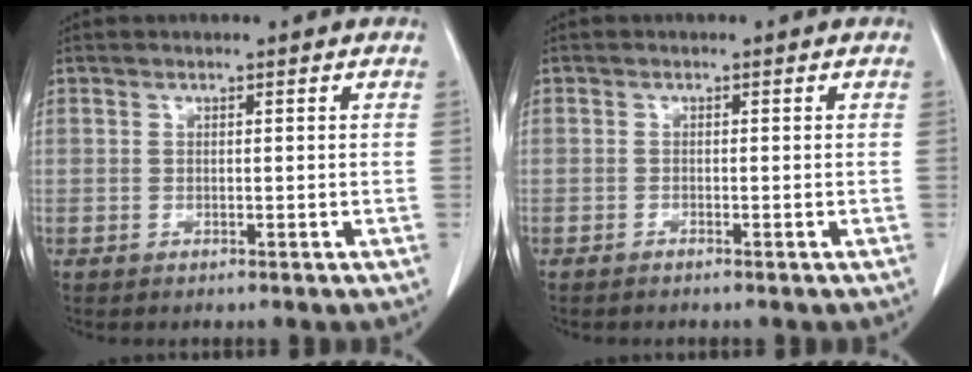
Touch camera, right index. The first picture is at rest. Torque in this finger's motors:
{"motor_torque": [0.09, -0.08, 0.02, 0.02]}